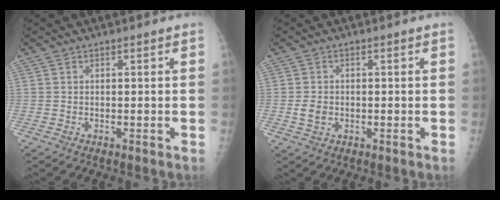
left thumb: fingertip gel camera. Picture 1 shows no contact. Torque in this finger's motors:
{"motor_torque": [0.04, -0.01, 0.36, -0.07, 0.00]}